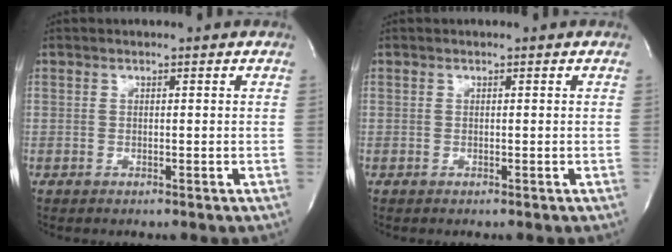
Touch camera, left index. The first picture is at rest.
{"total": 0.0}